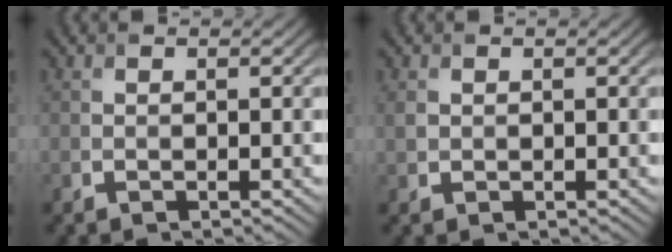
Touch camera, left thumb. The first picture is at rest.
{"total": 1.0, "force": [0.3, 0.8, 0.5], "torque": [-0.014, -0.002, 0.010]}